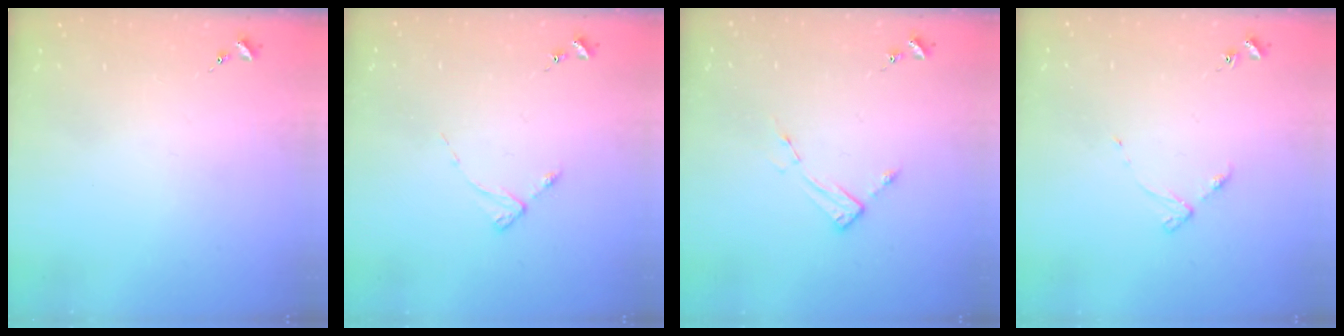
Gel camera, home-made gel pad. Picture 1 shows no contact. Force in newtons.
{"total": 2.7, "press": 2.7, "slide": 0.3}
{"total": 4.4, "press": 4.4, "slide": 0.2}
{"total": 3.3, "press": 3.3, "slide": 0.4}